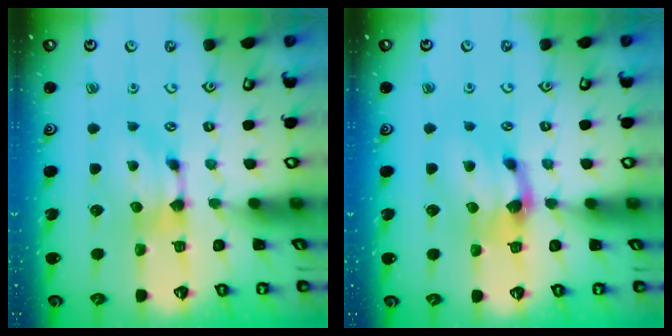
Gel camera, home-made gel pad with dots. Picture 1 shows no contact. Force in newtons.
{"total": 2.3, "press": 1.4, "slide": 1.8}